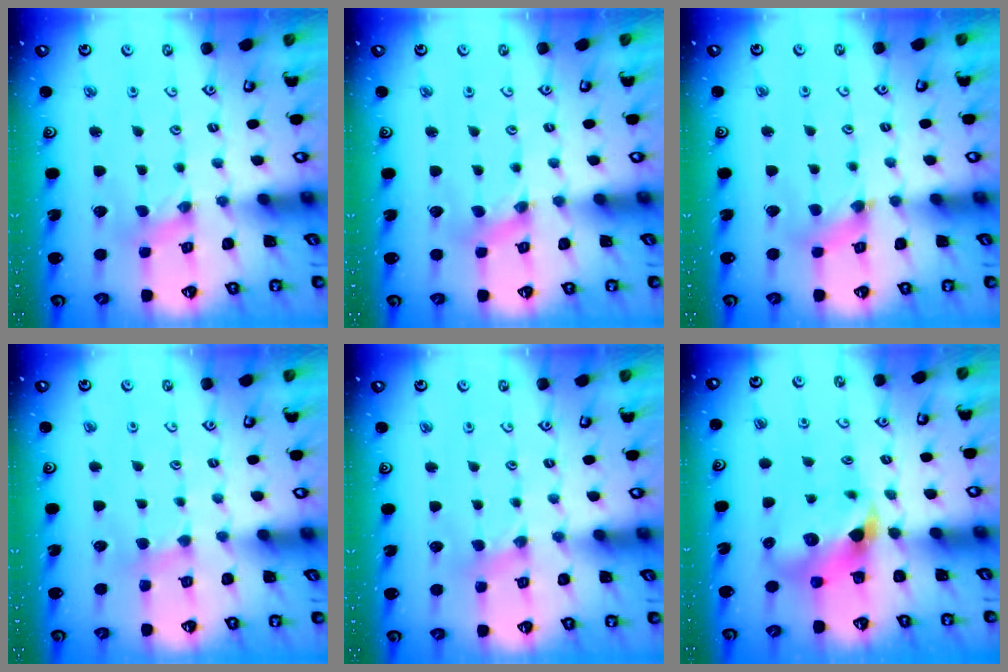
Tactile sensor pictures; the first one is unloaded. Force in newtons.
{"total": 1.4, "press": 1.4, "slide": 0.0}
{"total": 3.5, "press": 3.5, "slide": 0.3}
{"total": 3.7, "press": 3.6, "slide": 0.6}
{"total": 2.2, "press": 2.2, "slide": 0.4}
{"total": 8.4, "press": 8.2, "slide": 1.6}